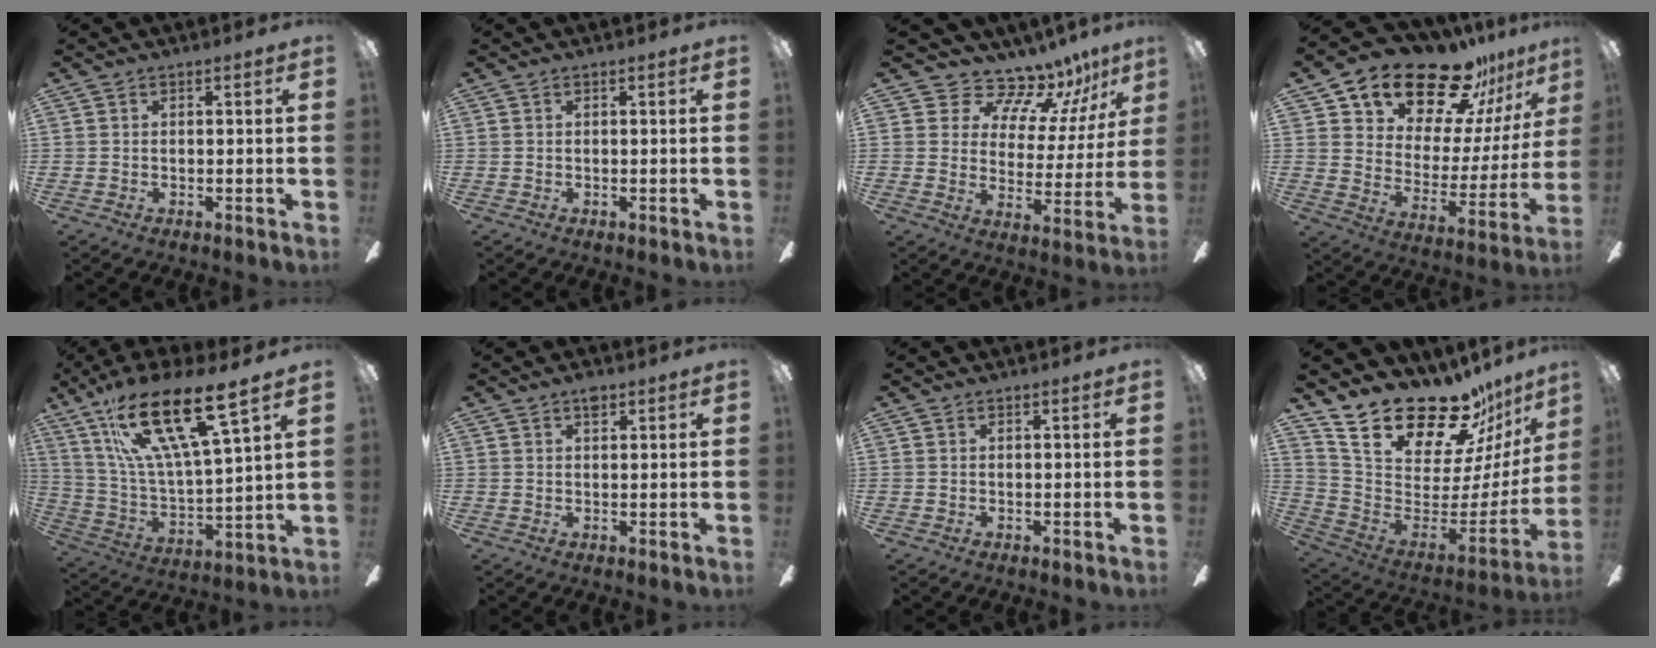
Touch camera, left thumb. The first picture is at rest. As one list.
[{"total": 0.0}, {"total": 12.1, "force": [10.6, 4.7, 3.1], "torque": [-0.068, -0.092, 0.191]}, {"total": 22.1, "force": [17.6, 10.4, 8.6], "torque": [-0.136, -0.121, 0.311]}, {"total": 22.4, "force": [14.6, 5.4, 16.1], "torque": [-0.322, -0.082, 0.237]}, {"total": 2.2, "force": [1.4, 1.0, 1.3], "torque": [-0.013, -0.005, 0.022]}, {"total": 0.0}, {"total": 23.5, "force": [19.4, 9.0, 9.9], "torque": [-0.161, -0.148, 0.354]}]